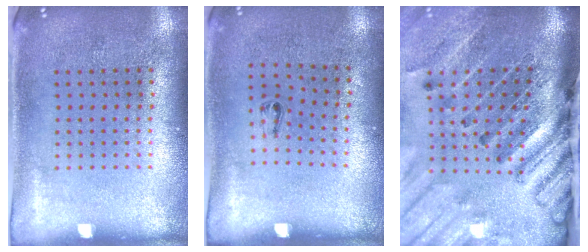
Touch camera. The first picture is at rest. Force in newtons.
{"total": 0.5, "press": 0.3, "slide": 0.5}
{"total": 4.4, "press": 3.3, "slide": 3.0}